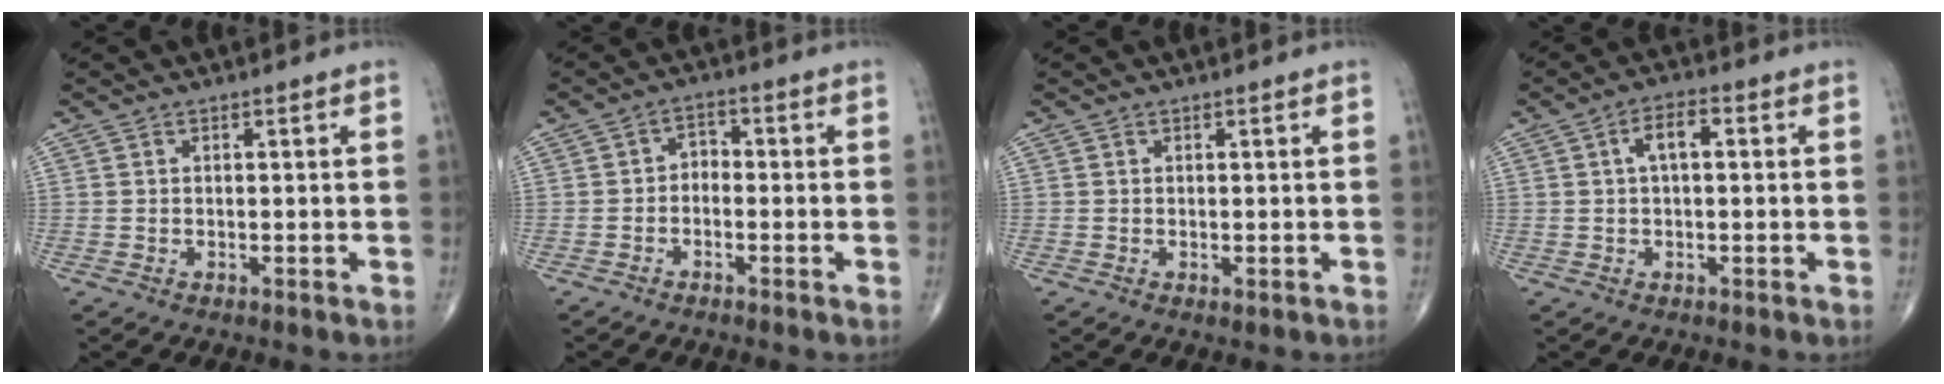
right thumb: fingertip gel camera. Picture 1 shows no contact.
{"total": 2.6, "force": [-1.0, 1.9, 1.5], "torque": [-0.011, 0.020, -0.029]}
{"total": 0.5, "force": [-0.1, 0.2, 0.5], "torque": [-0.011, -0.004, 0.000]}
{"total": 4.4, "force": [0.8, 2.0, 3.8], "torque": [-0.066, 0.013, 0.009]}